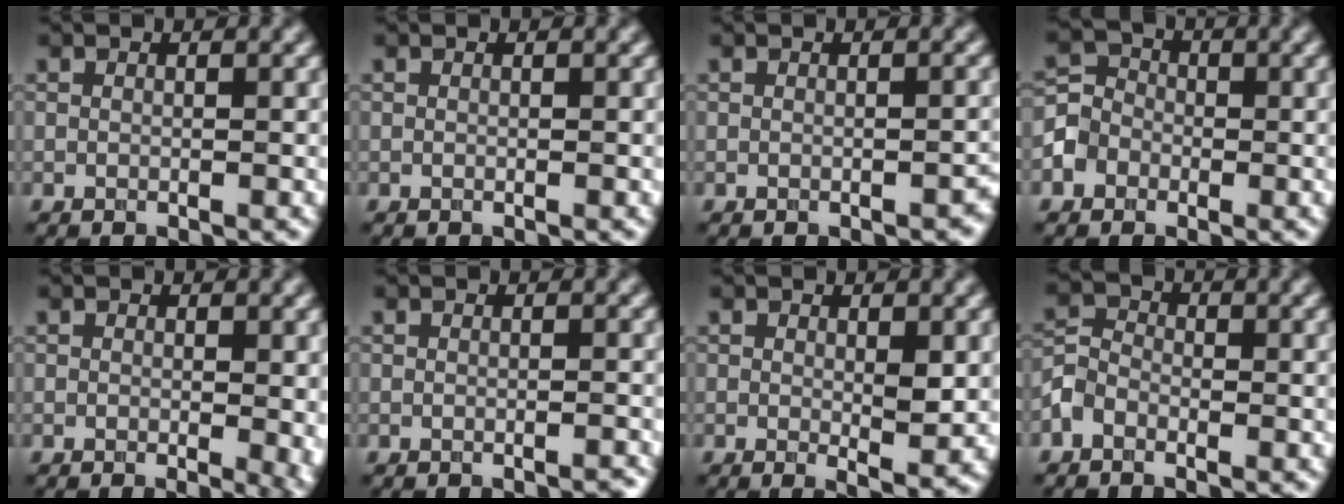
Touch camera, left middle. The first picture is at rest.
{"total": 0.0}
{"total": 0.8, "force": [-0.6, 0.3, 0.4], "torque": [-0.009, 0.001, -0.006]}
{"total": 3.9, "force": [-1.7, 3.4, 0.9], "torque": [0.002, 0.005, -0.040]}
{"total": 2.9, "force": [-0.4, 1.0, 2.7], "torque": [-0.028, -0.009, -0.002]}
{"total": 0.8, "force": [-0.6, 0.2, 0.4], "torque": [-0.002, 0.002, -0.013]}
{"total": 2.4, "force": [0.3, 0.6, 2.3], "torque": [-0.035, -0.010, 0.007]}
{"total": 2.4, "force": [-1.5, 1.7, 0.9], "torque": [-0.021, 0.007, -0.042]}